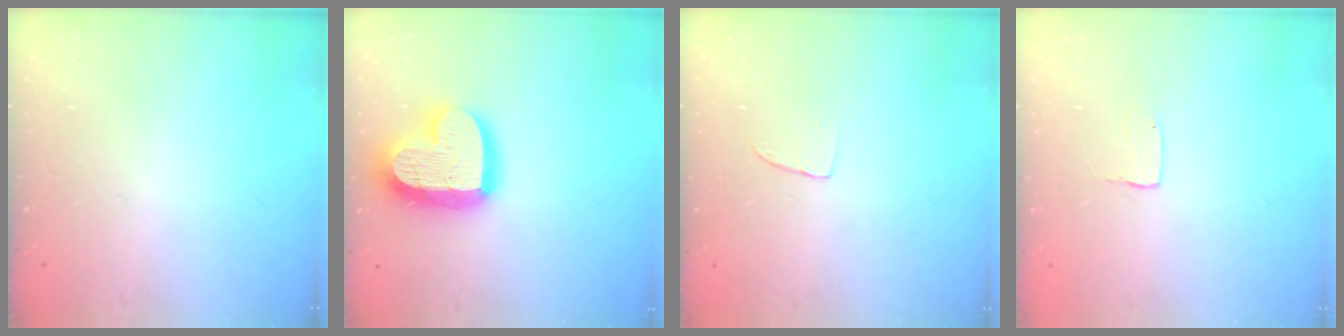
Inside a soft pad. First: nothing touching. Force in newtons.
{"total": 20.3, "press": 20.3, "slide": 1.8}
{"total": 2.9, "press": 2.9, "slide": 0.2}
{"total": 1.3, "press": 1.2, "slide": 0.1}